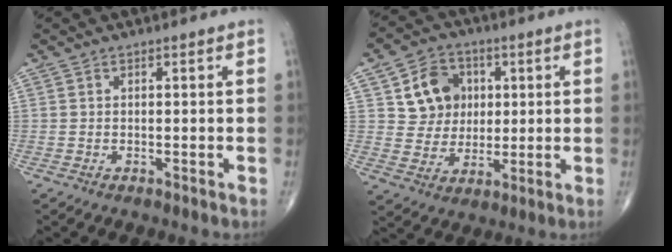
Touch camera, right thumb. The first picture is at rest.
{"total": 10.4, "force": [2.9, 8.9, 4.6], "torque": [-0.029, -0.006, 0.052]}